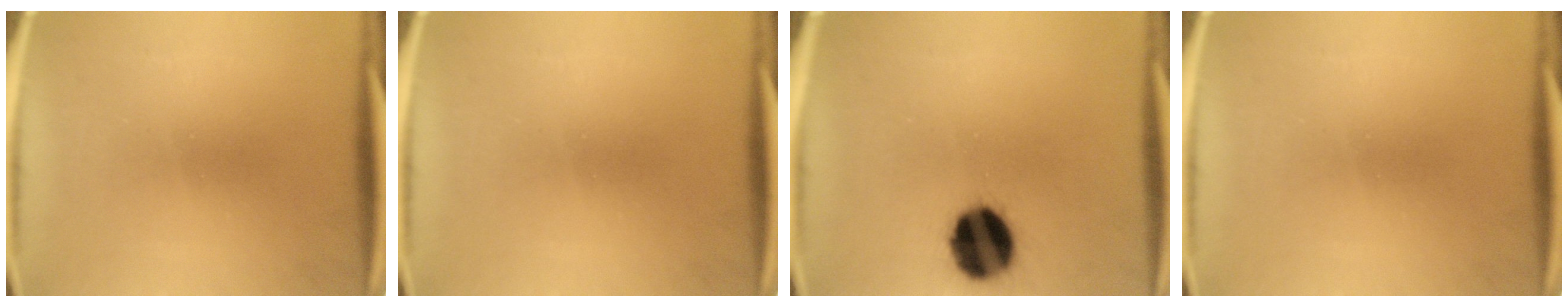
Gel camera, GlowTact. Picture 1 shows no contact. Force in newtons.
{"total": 0.0}
{"total": 14.7}
{"total": 0.0}